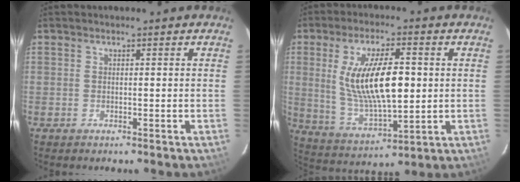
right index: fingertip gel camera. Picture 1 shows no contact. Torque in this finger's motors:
{"motor_torque": [0.67, 0.07, 0.99, 0.21]}